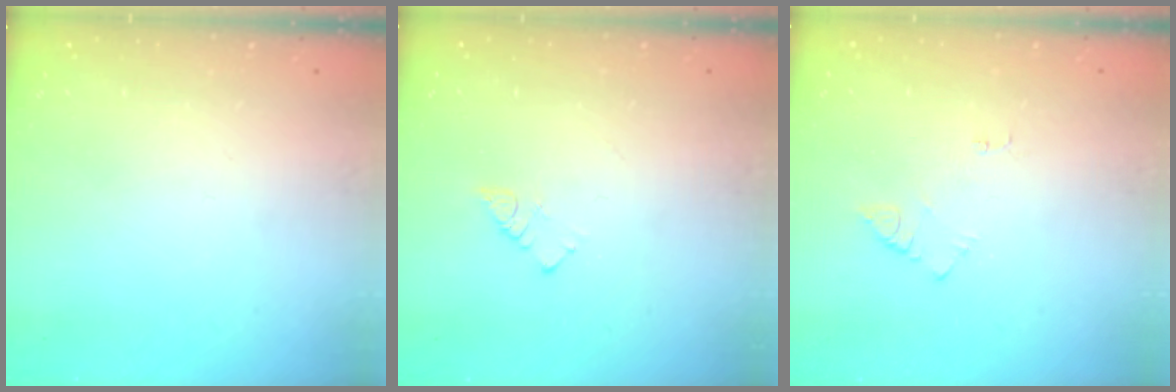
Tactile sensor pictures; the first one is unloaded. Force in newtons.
{"total": 3.2, "press": 3.2, "slide": 0.4}
{"total": 4.2, "press": 4.2, "slide": 0.4}